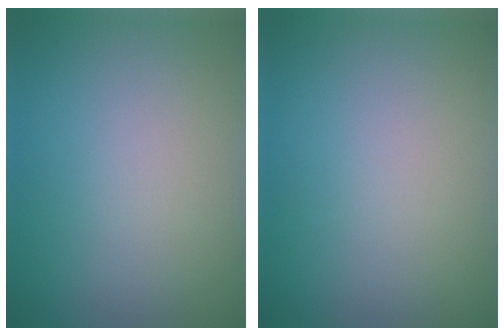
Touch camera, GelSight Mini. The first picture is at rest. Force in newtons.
{"total": 0.0}